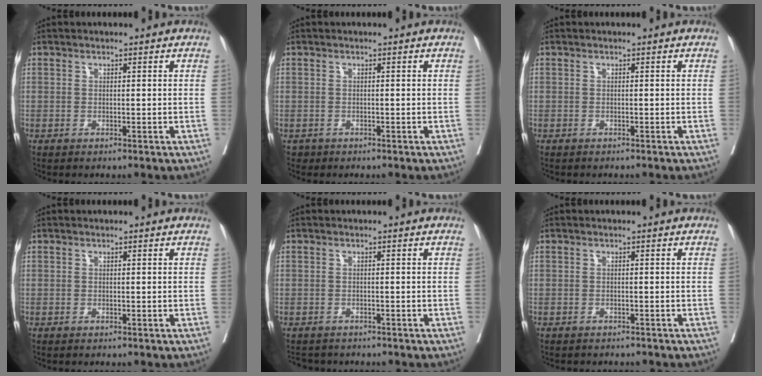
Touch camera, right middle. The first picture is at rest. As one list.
[{"total": 0.7, "force": [-0.5, 0.4, -0.1], "torque": [-0.012, -0.001, -0.007]}, {"total": 1.0, "force": [-0.9, 0.2, 0.3], "torque": [-0.013, -0.004, -0.014]}, {"total": 0.0}, {"total": 2.9, "force": [-2.7, 1.1, -0.3], "torque": [-0.001, -0.004, -0.040]}, {"total": 3.3, "force": [-3.1, 0.9, 0.8], "torque": [-0.016, -0.004, -0.038]}]